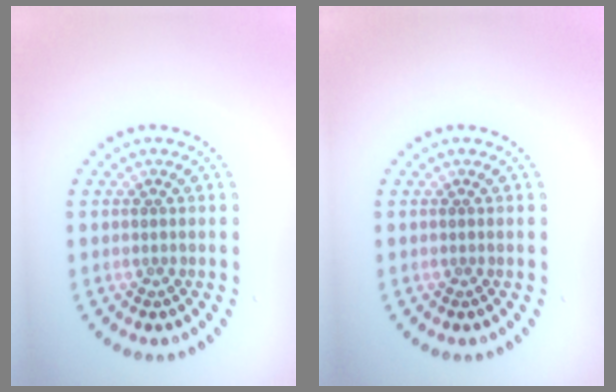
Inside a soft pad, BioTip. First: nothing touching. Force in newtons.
{"total": 0.0}